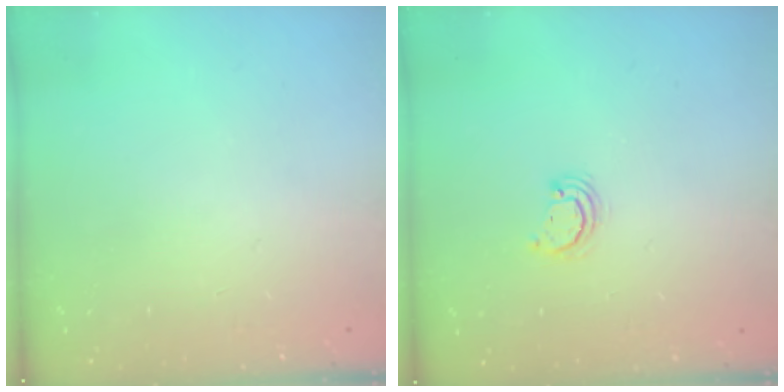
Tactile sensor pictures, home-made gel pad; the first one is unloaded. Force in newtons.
{"total": 2.6, "press": 2.6, "slide": 0.3}